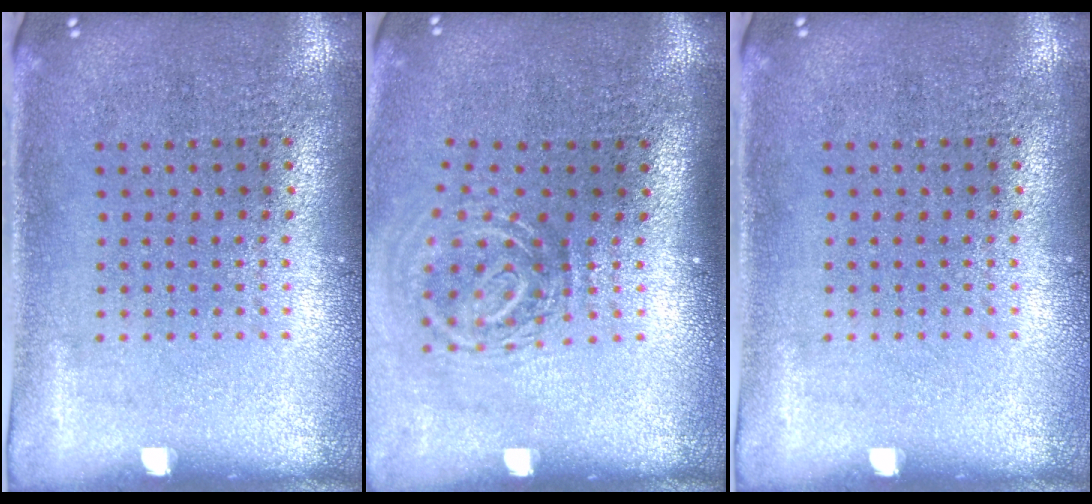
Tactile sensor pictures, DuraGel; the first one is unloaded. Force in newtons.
{"total": 1.9, "press": 1.2, "slide": 1.4}
{"total": 0.0}